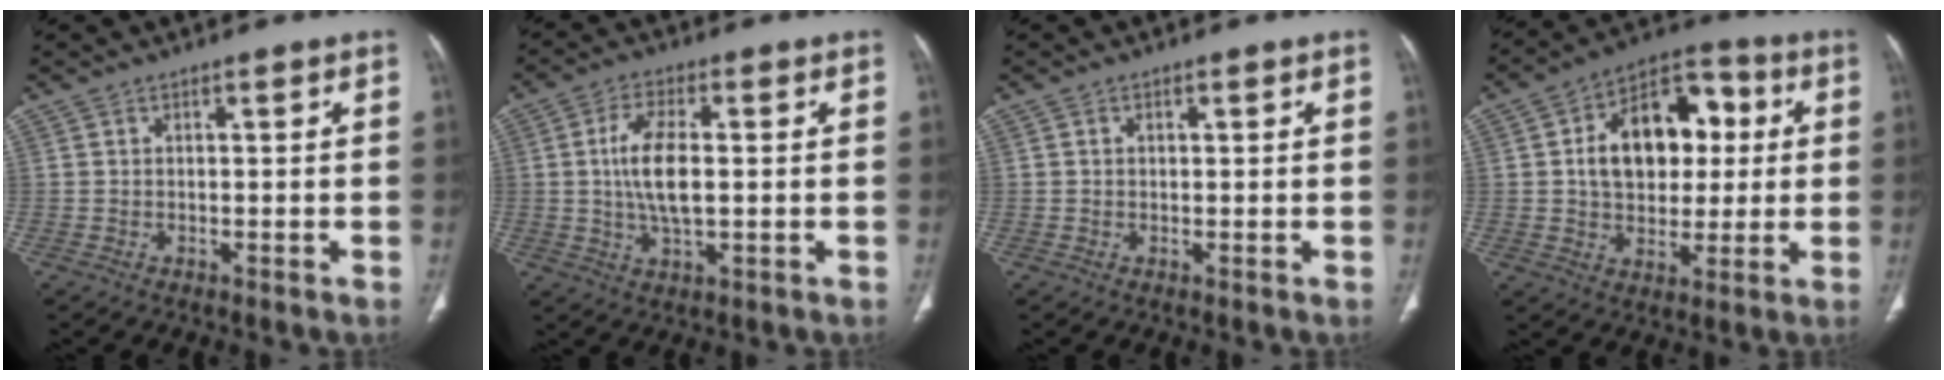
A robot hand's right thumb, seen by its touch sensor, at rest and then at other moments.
{"total": 9.0, "force": [0.3, 3.9, 8.1], "torque": [-0.165, -0.001, 0.007]}
{"total": 0.8, "force": [0.2, 0.5, 0.5], "torque": [-0.009, 0.001, 0.004]}
{"total": 15.1, "force": [2.5, 10.3, 10.8], "torque": [-0.122, 0.019, 0.036]}